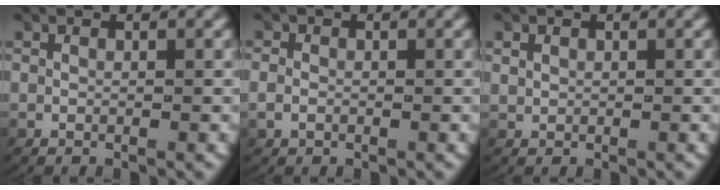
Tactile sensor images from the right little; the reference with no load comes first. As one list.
[{"total": 1.4, "force": [-0.3, 1.1, 0.7], "torque": [-0.022, -0.001, -0.003]}, {"total": 0.6, "force": [0.4, 0.4, 0.3], "torque": [-0.010, -0.001, 0.013]}]